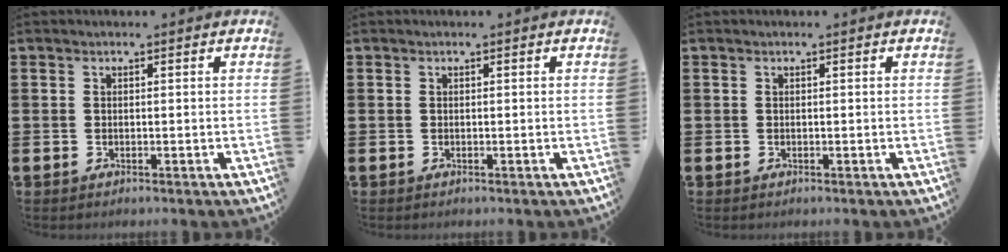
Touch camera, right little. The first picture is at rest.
{"total": 0.0}
{"total": 0.0}